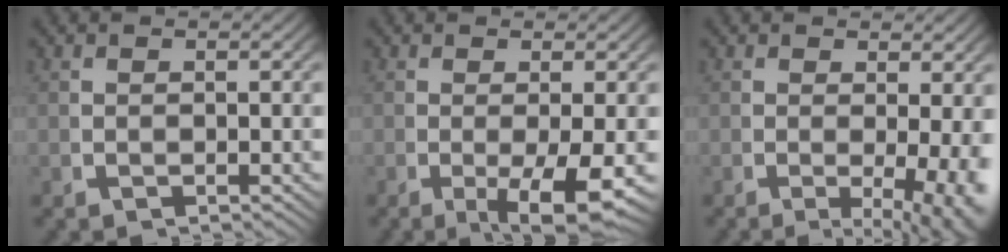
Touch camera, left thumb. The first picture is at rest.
{"total": 5.3, "force": [-1.4, 1.9, 4.8], "torque": [-0.087, -0.024, -0.013]}
{"total": 5.3, "force": [-1.4, 2.1, 4.7], "torque": [-0.066, -0.027, -0.015]}